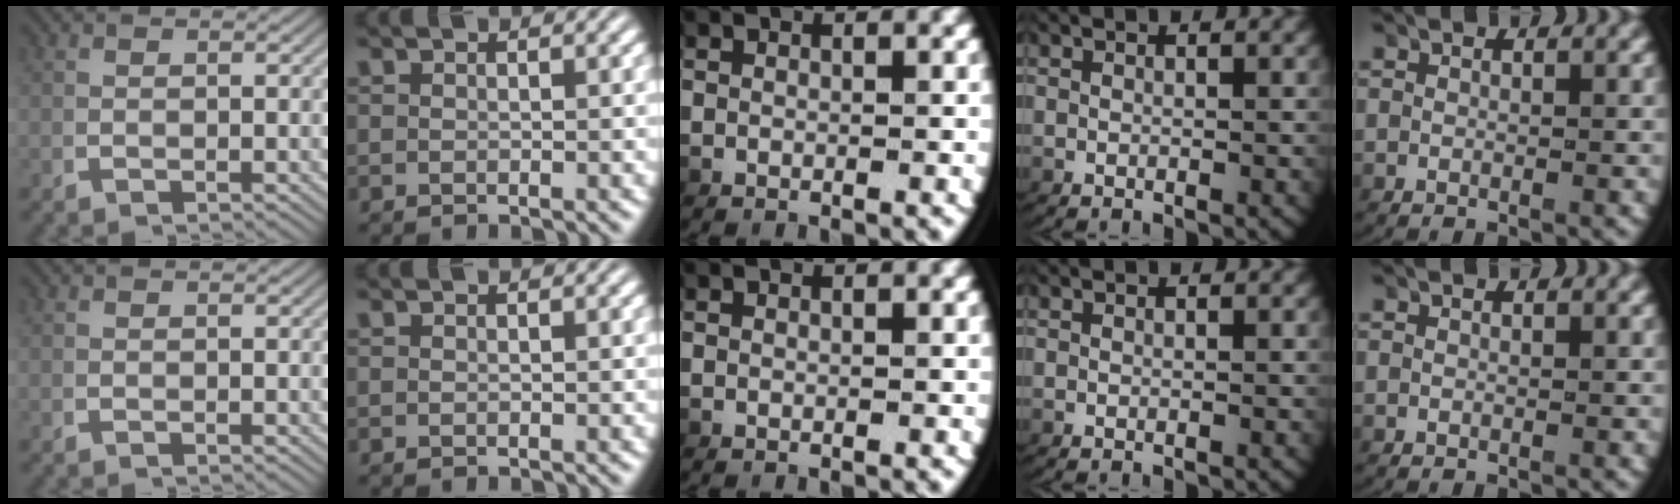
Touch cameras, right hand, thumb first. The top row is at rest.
{"index": {"total": 2.1, "force": [-0.2, -2.0, -0.6], "torque": [0.025, -0.009, 0.009]}}